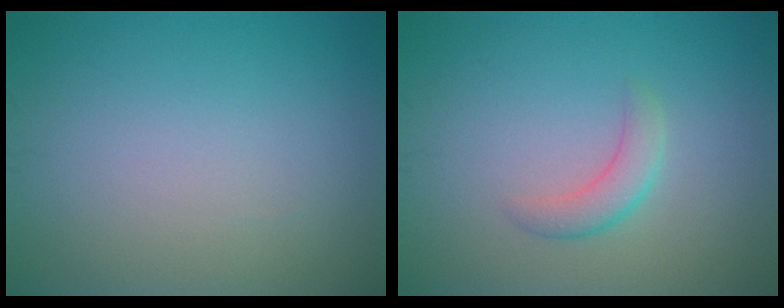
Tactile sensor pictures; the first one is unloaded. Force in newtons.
{"total": 2.0, "press": 1.9, "slide": 0.2}